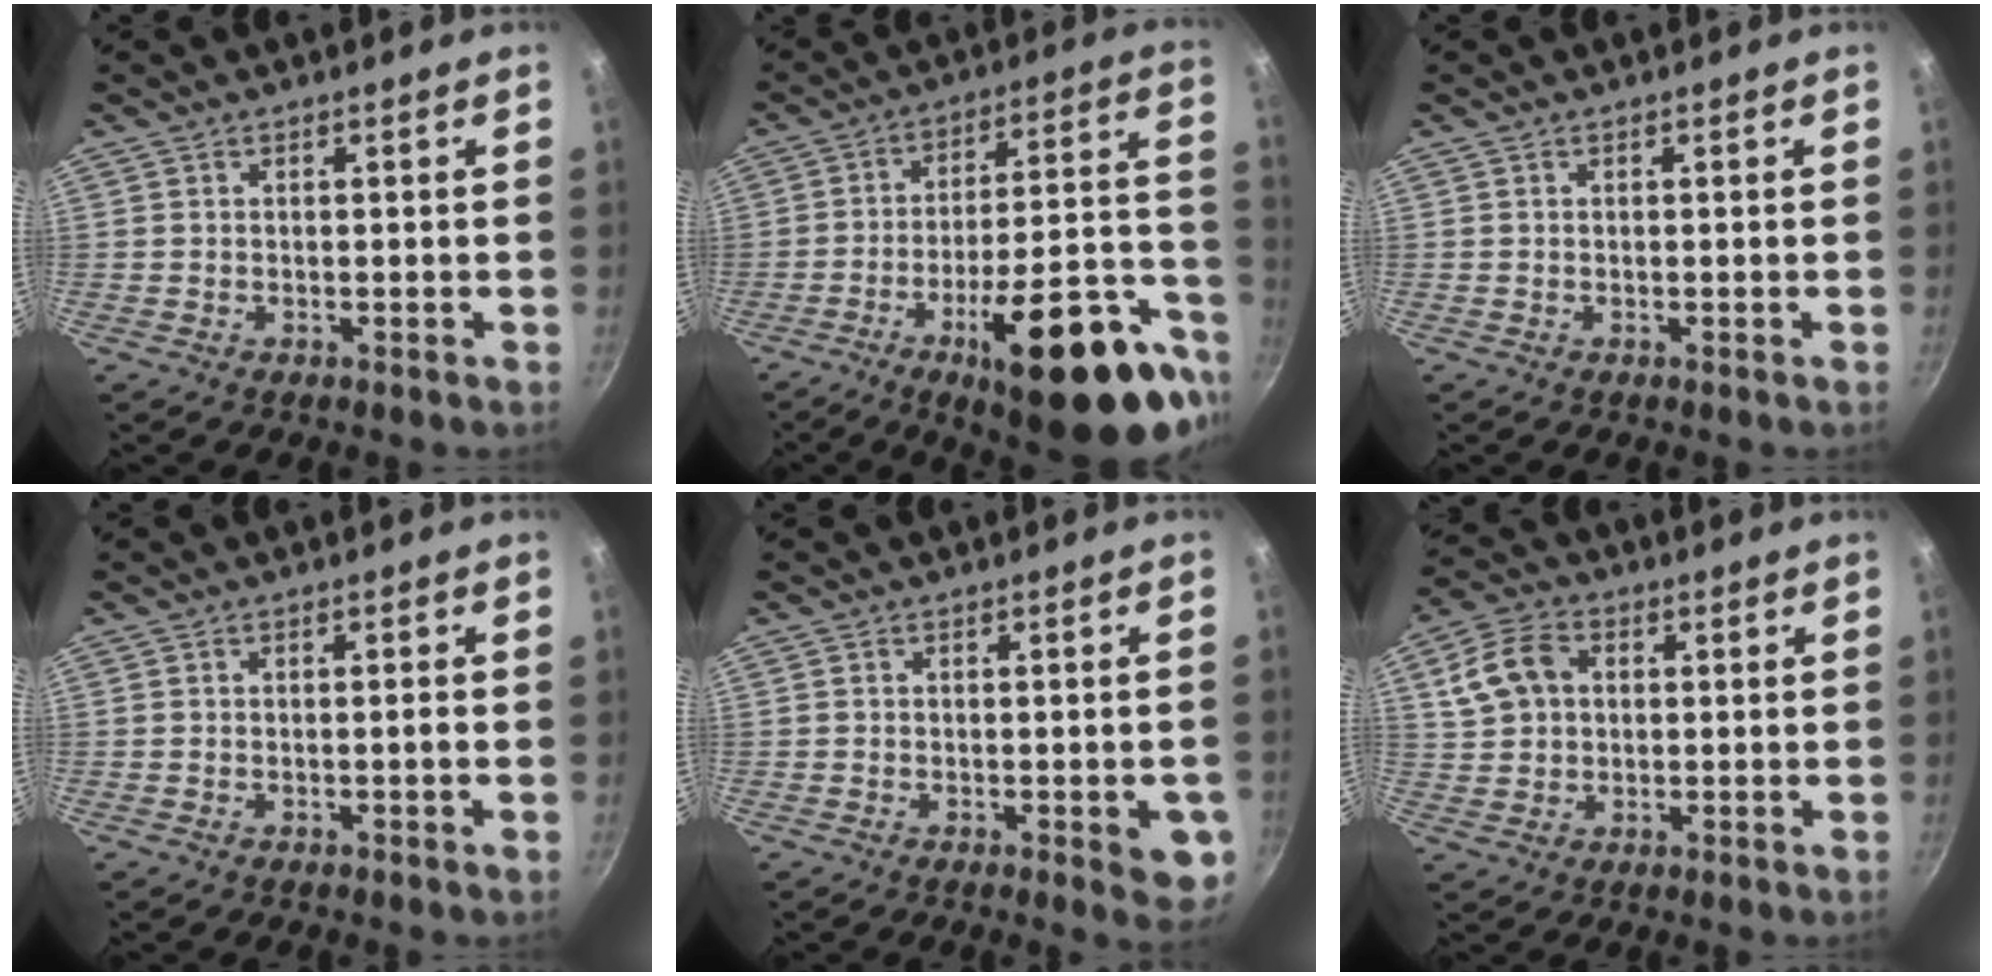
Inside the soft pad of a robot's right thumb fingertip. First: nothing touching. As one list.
[{"total": 26.9, "force": [-11.5, 9.0, 22.5], "torque": [-0.275, 0.048, -0.162]}, {"total": 0.0}, {"total": 1.0, "force": [-0.4, -0.1, 0.9], "torque": [-0.021, 0.003, -0.006]}, {"total": 5.9, "force": [-1.8, 2.1, 5.3], "torque": [-0.048, 0.000, -0.021]}, {"total": 9.3, "force": [2.2, 7.0, 5.7], "torque": [-0.099, 0.014, 0.034]}]